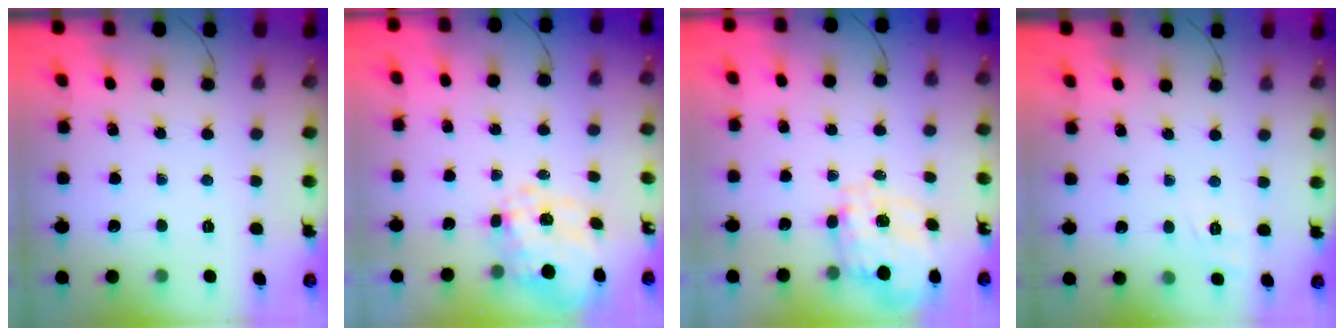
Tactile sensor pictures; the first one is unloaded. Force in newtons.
{"total": 10.7, "press": 10.5, "slide": 1.7}
{"total": 3.0, "press": 2.8, "slide": 1.2}
{"total": 1.8, "press": 0.1, "slide": 1.8}